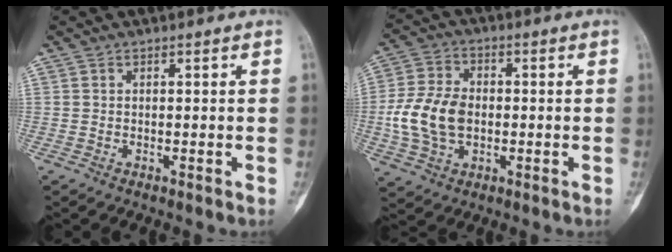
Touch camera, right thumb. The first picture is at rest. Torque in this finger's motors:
{"motor_torque": [1.47, 1.47, 0.84, -0.79, 0.16]}